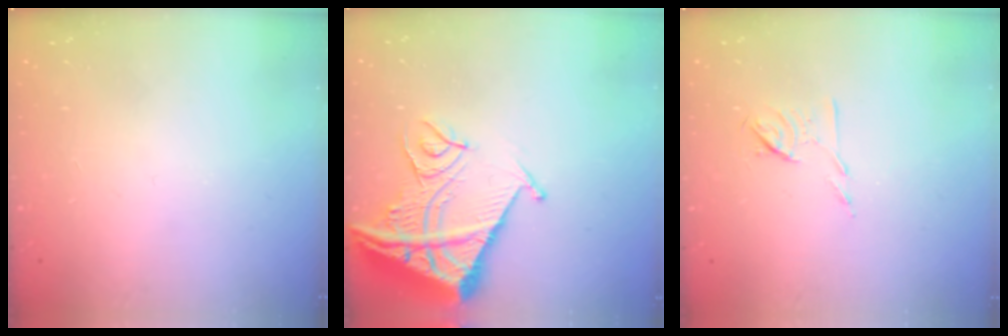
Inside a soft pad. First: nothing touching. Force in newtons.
{"total": 15.9, "press": 15.8, "slide": 1.8}
{"total": 6.4, "press": 6.3, "slide": 1.2}